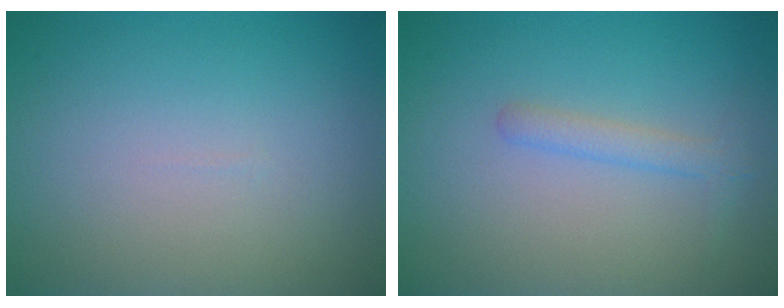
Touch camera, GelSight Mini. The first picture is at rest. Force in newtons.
{"total": 1.6, "press": 1.6, "slide": 0.1}